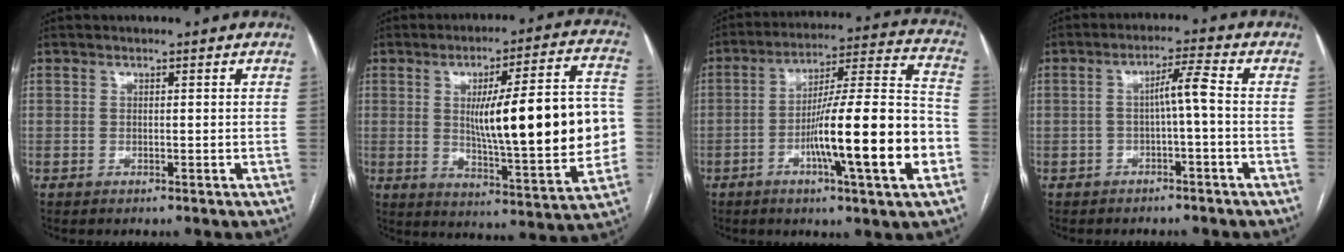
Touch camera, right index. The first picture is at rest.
{"total": 22.0, "force": [0.2, 3.2, 21.8], "torque": [-0.285, 0.021, 0.011]}
{"total": 19.4, "force": [-5.9, 0.7, 18.5], "torque": [-0.275, 0.005, -0.091]}
{"total": 4.3, "force": [-0.8, -0.1, 4.2], "torque": [-0.070, 0.020, -0.010]}